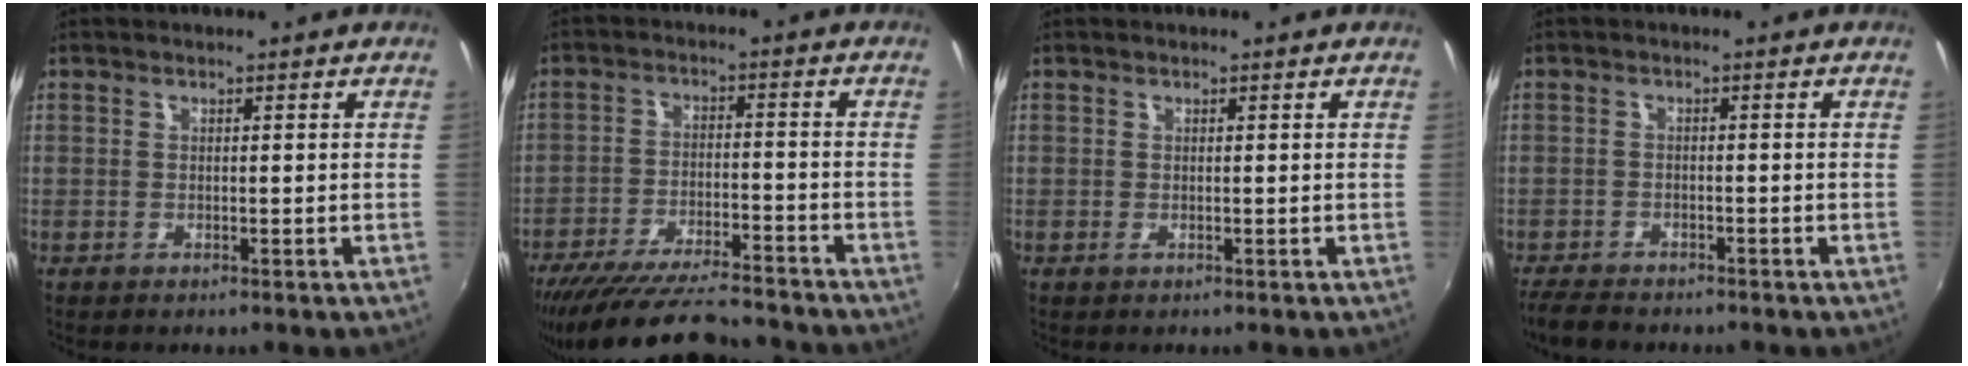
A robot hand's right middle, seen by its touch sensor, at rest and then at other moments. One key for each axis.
{"total": 17.9, "fx": -15.8, "fy": 3.2, "fz": 7.9, "tx": -0.159, "ty": -0.027, "tz": -0.245}
{"total": 0.0}
{"total": 5.3, "fx": -4.7, "fy": 1.5, "fz": 1.8, "tx": -0.056, "ty": -0.024, "tz": -0.086}